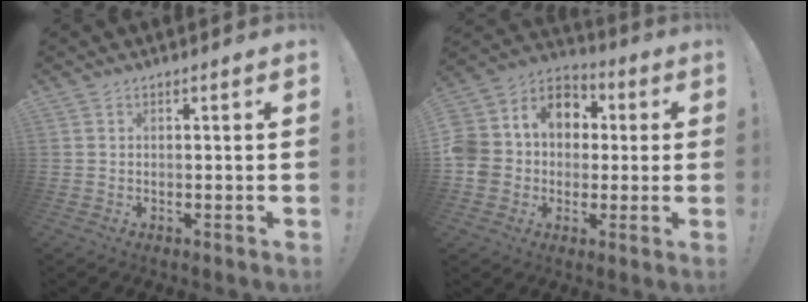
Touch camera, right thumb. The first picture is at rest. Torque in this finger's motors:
{"motor_torque": [2.03, 2.25, 1.10, -0.31, 0.08]}